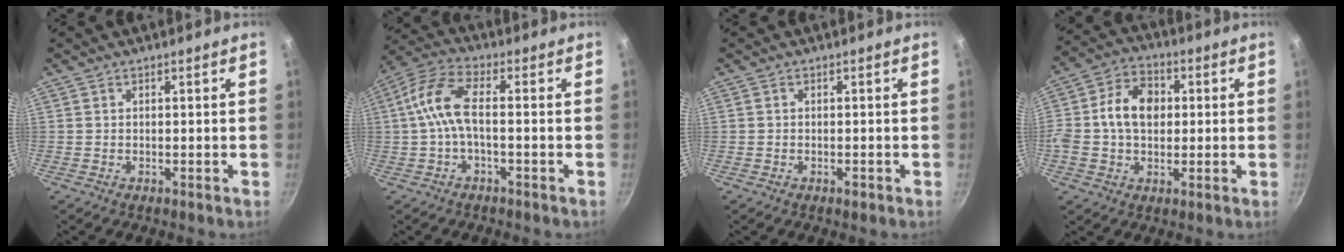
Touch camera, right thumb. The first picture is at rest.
{"total": 8.4, "force": [-1.1, 3.2, 7.7], "torque": [-0.179, 0.027, -0.034]}
{"total": 1.1, "force": [-0.6, 0.5, 0.7], "torque": [-0.011, 0.002, -0.010]}
{"total": 11.2, "force": [0.9, 8.2, 7.6], "torque": [-0.113, 0.019, -0.002]}